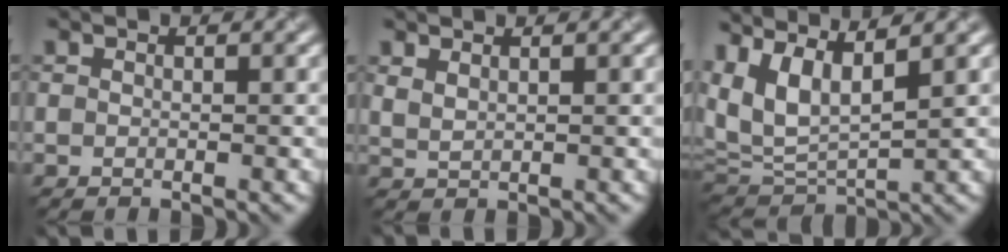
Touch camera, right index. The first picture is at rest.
{"total": 1.2, "force": [1.0, 0.3, 0.4], "torque": [-0.018, 0.001, 0.025]}
{"total": 6.1, "force": [3.0, 2.6, 4.6], "torque": [-0.112, 0.006, 0.059]}